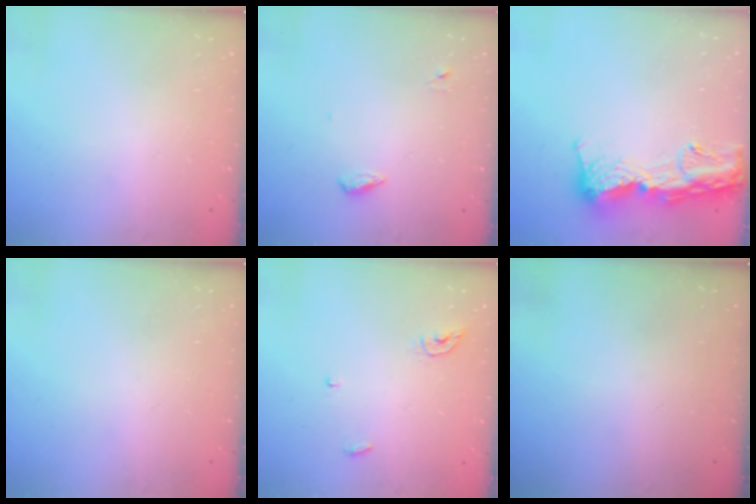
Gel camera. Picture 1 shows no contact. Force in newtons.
{"total": 4.6, "press": 4.4, "slide": 1.0}
{"total": 15.6, "press": 15.5, "slide": 1.6}
{"total": 0.0}
{"total": 4.3, "press": 4.3, "slide": 0.3}
{"total": 0.0}